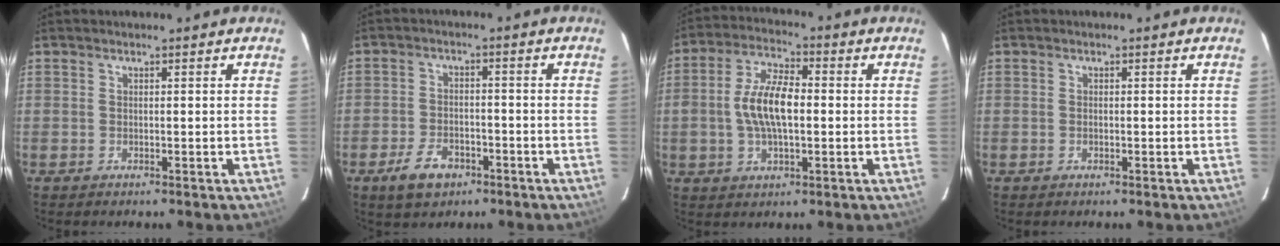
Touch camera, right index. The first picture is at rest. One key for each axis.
{"total": 7.1, "fx": -4.3, "fy": 4.3, "fz": 3.8, "tx": -0.094, "ty": 0.003, "tz": -0.069}
{"total": 10.2, "fx": -0.4, "fy": 4.7, "fz": 9.1, "tx": -0.179, "ty": 0.012, "tz": -0.008}
{"total": 0.5, "fx": -0.1, "fy": 0.4, "fz": 0.4, "tx": -0.006, "ty": 0.001, "tz": -0.001}